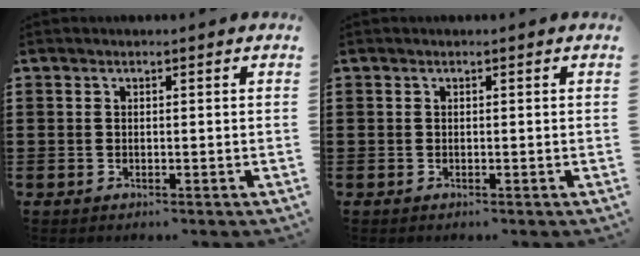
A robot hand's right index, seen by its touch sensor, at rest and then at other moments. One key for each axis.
{"total": 0.0}